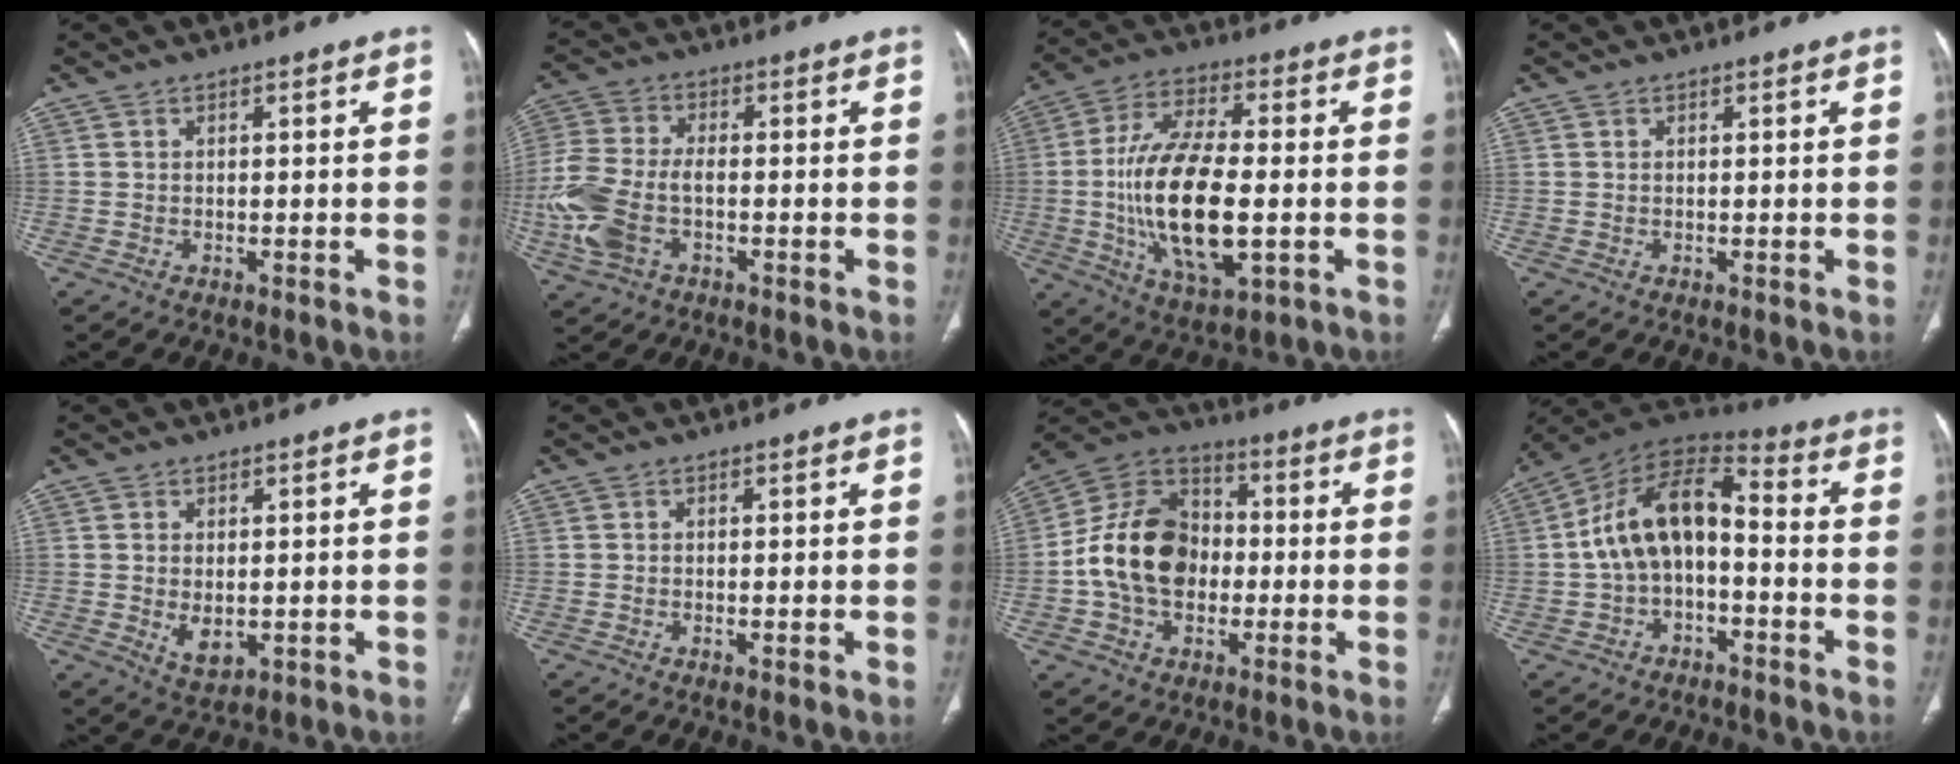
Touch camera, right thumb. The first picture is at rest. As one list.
[{"total": 12.7, "force": [-3.2, 7.4, 9.8], "torque": [-0.240, 0.014, -0.061]}, {"total": 19.6, "force": [-2.3, 8.3, 17.6], "torque": [-0.337, 0.001, -0.035]}, {"total": 0.0}, {"total": 4.6, "force": [-0.4, 2.7, 3.6], "torque": [-0.060, -0.010, 0.004]}, {"total": 0.6, "force": [-0.1, 0.2, 0.6], "torque": [-0.016, -0.004, -0.004]}, {"total": 16.5, "force": [-1.4, 12.2, 11.1], "torque": [-0.178, 0.036, -0.031]}, {"total": 13.6, "force": [-1.3, 7.8, 11.0], "torque": [-0.184, 0.054, -0.034]}]